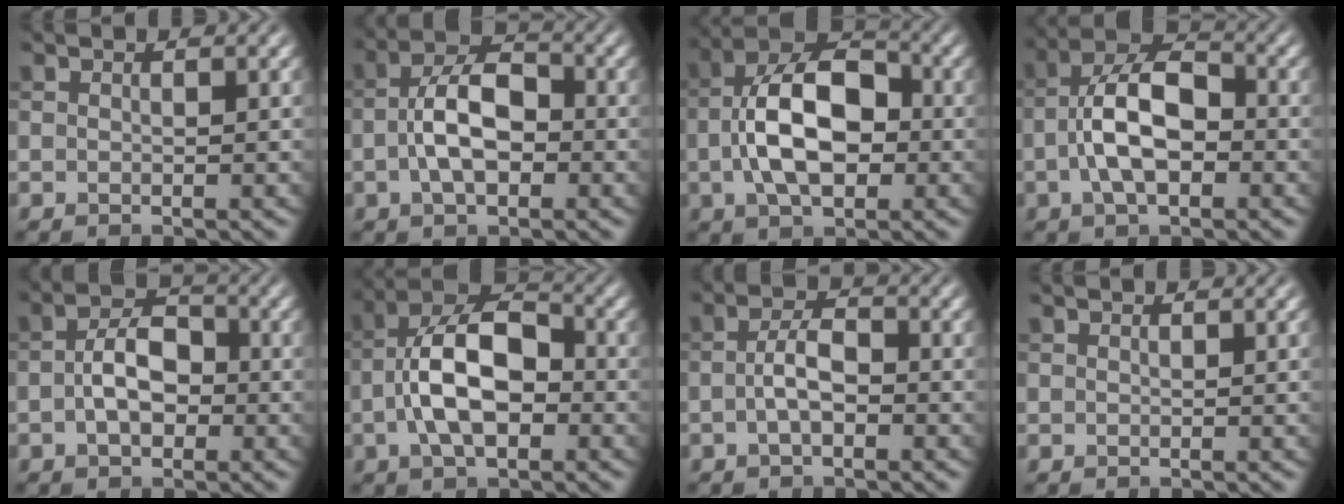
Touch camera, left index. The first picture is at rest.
{"total": 5.4, "force": [-1.0, 2.9, 4.5], "torque": [-0.081, 0.009, -0.025]}
{"total": 8.6, "force": [-0.9, 4.9, 7.1], "torque": [-0.128, 0.017, -0.028]}
{"total": 6.7, "force": [-1.3, 3.4, 5.6], "torque": [-0.107, 0.015, -0.031]}
{"total": 4.1, "force": [-0.7, 2.5, 3.2], "torque": [-0.055, 0.006, -0.018]}
{"total": 7.8, "force": [-1.4, 4.1, 6.5], "torque": [-0.123, 0.018, -0.033]}
{"total": 2.9, "force": [-0.7, 1.3, 2.5], "torque": [-0.049, 0.004, -0.018]}
{"total": 0.9, "force": [0.4, 0.8, 0.2], "torque": [0.000, -0.001, 0.005]}